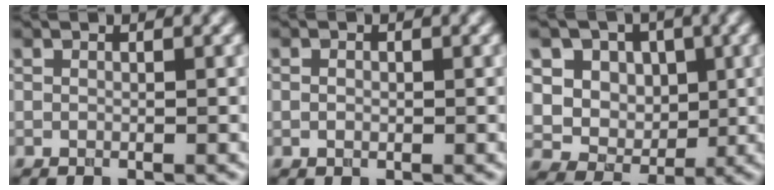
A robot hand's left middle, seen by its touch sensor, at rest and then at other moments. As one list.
[{"total": 0.8, "force": [0.0, 0.6, 0.5], "torque": [-0.009, 0.000, 0.000]}, {"total": 9.8, "force": [3.2, 8.1, 4.5], "torque": [-0.077, 0.010, 0.048]}]